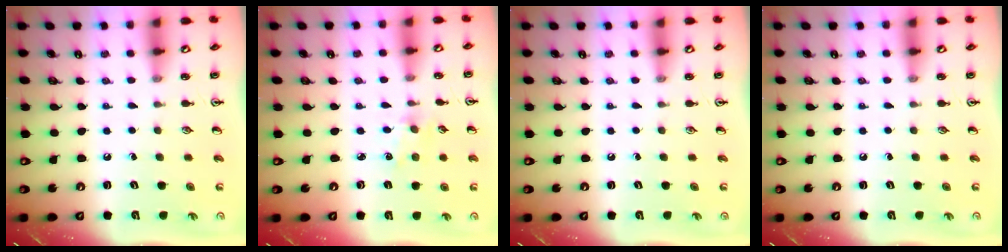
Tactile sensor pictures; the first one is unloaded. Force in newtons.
{"total": 1.2, "press": 1.2, "slide": 0.2}
{"total": 0.0}
{"total": 0.0}